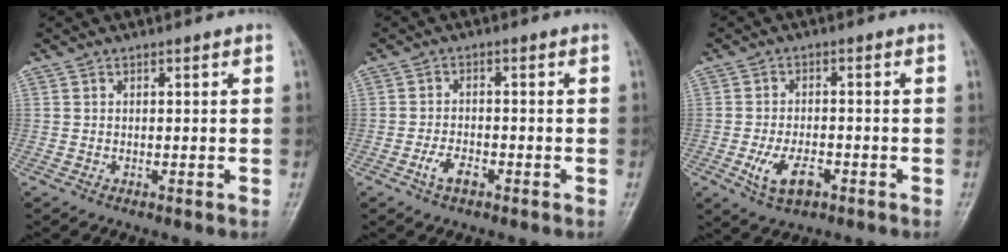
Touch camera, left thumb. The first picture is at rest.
{"total": 3.6, "force": [-1.9, 1.9, 2.5], "torque": [-0.047, 0.014, -0.036]}
{"total": 6.4, "force": [-2.6, 3.4, 4.7], "torque": [-0.088, 0.009, -0.042]}